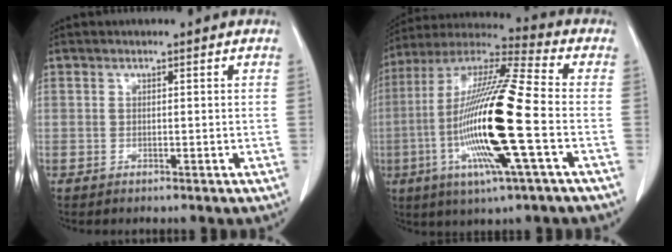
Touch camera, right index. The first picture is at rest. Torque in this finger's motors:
{"motor_torque": [2.14, 0.00, 1.06, 0.21]}